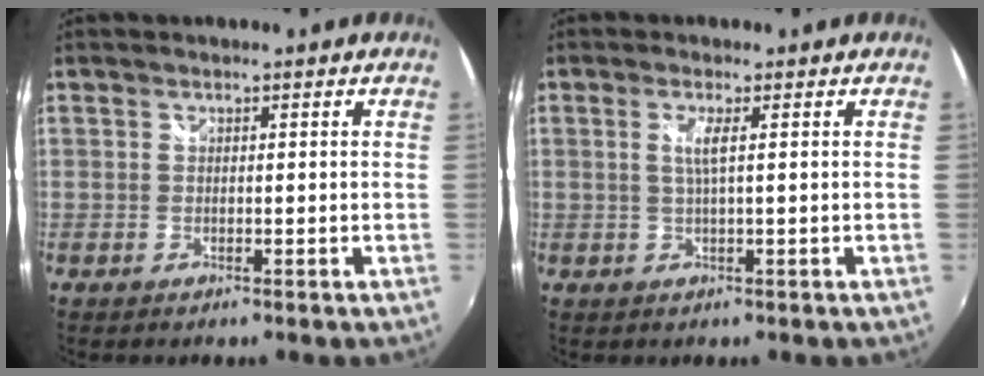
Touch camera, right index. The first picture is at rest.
{"total": 2.2, "force": [0.4, -0.4, 2.1], "torque": [-0.041, -0.003, 0.005]}